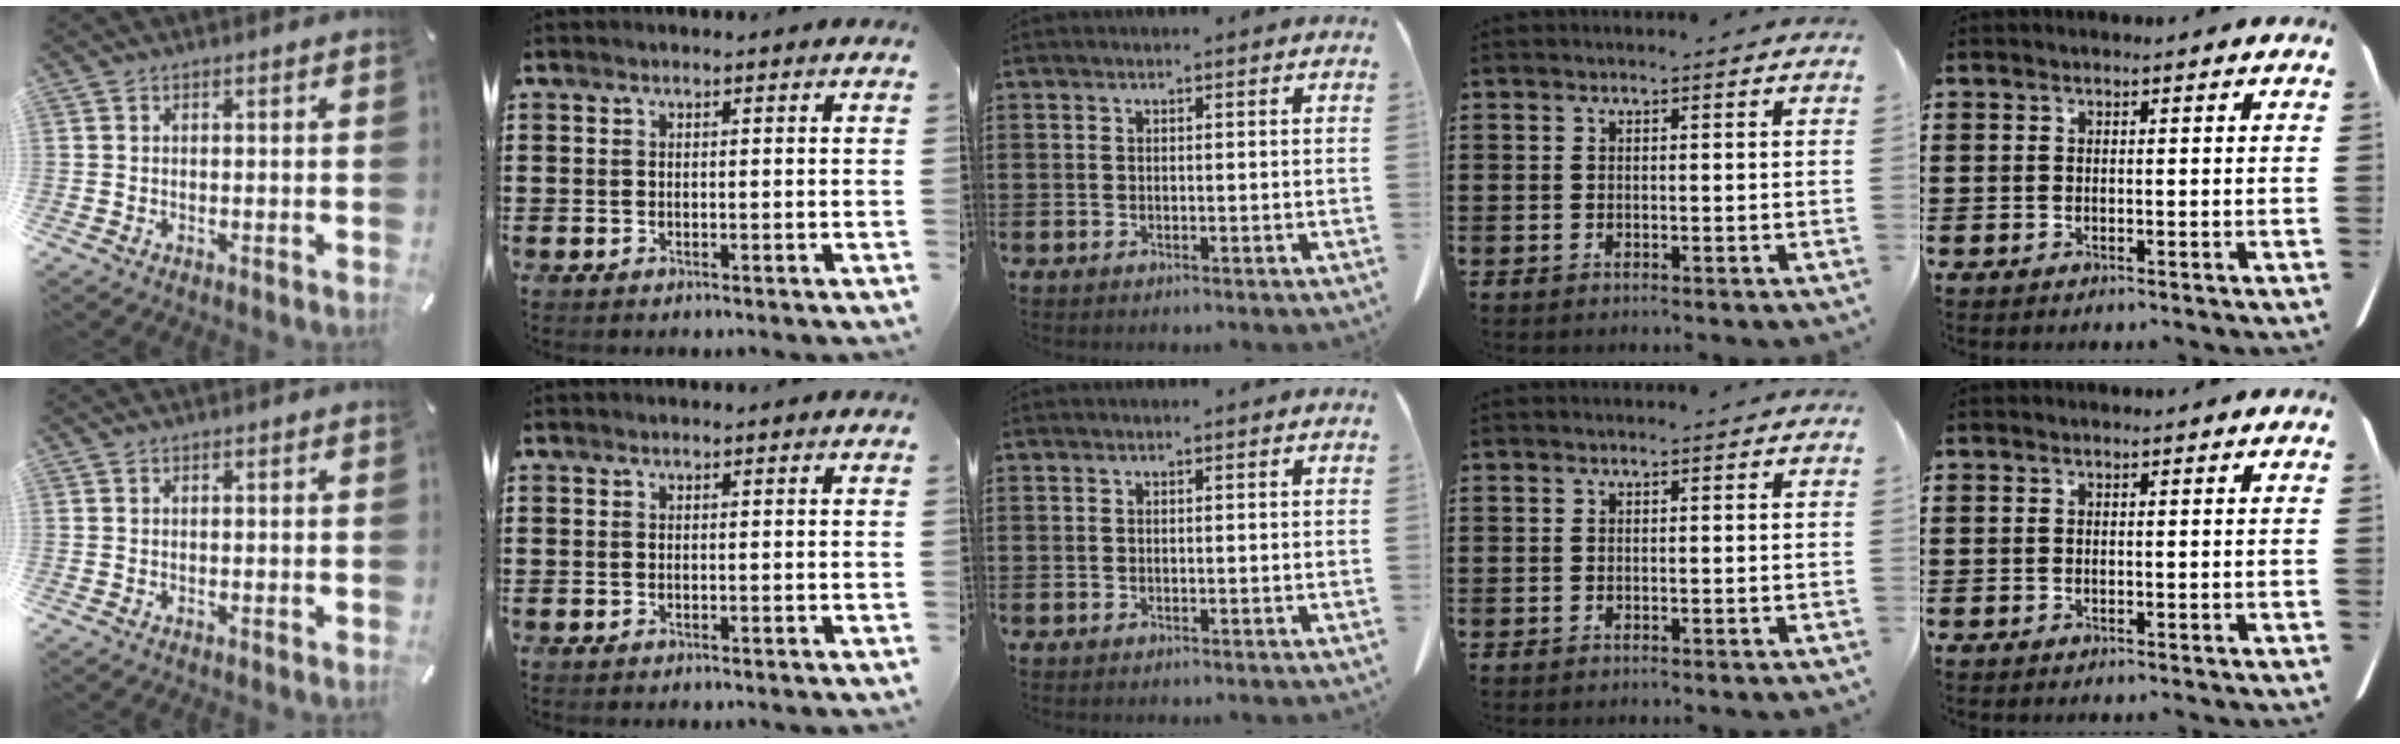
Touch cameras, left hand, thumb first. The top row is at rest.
{}